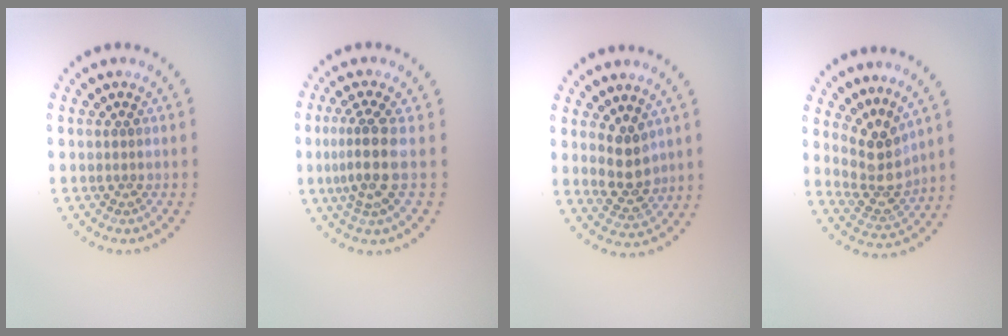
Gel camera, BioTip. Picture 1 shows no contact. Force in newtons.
{"total": 3.5, "press": 2.5, "slide": 2.4}
{"total": 3.2, "press": 3.0, "slide": 1.2}
{"total": 3.7, "press": 2.9, "slide": 2.3}